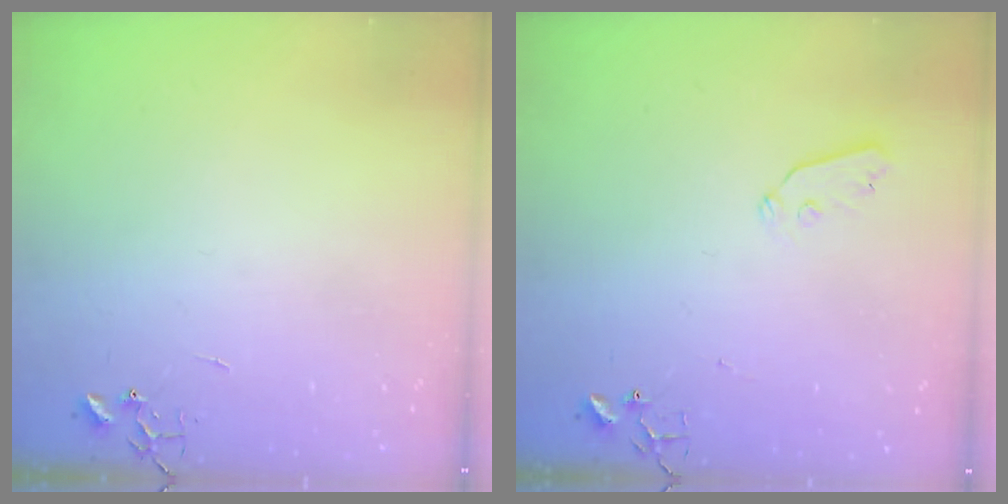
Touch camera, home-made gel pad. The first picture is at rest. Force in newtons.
{"total": 3.3, "press": 3.3, "slide": 0.4}